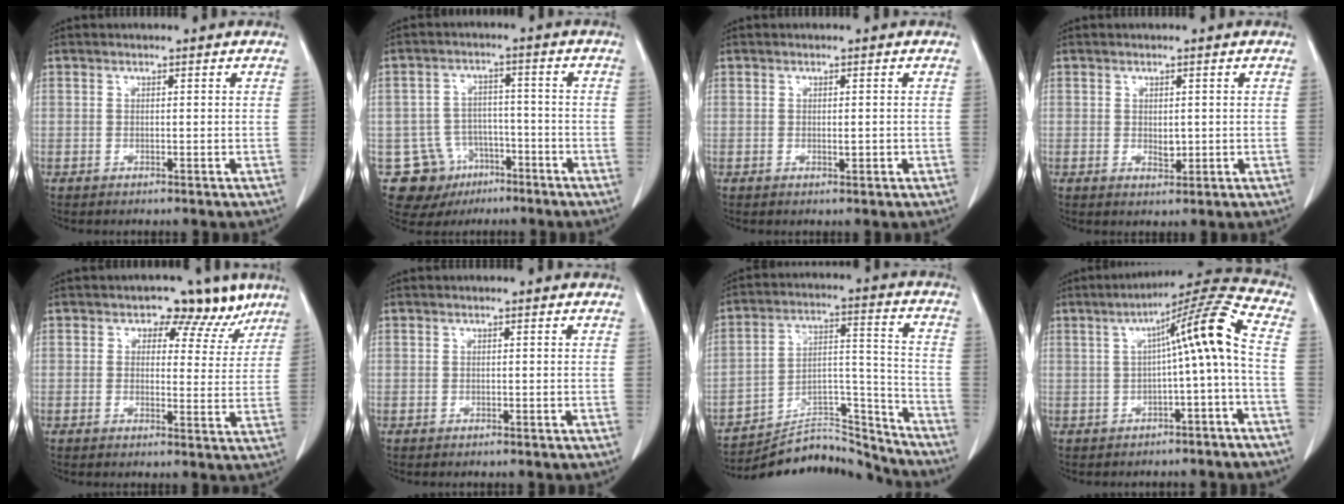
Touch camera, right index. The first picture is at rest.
{"total": 10.1, "force": [-5.3, 8.5, 1.5], "torque": [-0.033, 0.026, -0.071]}
{"total": 1.0, "force": [-0.1, 0.3, 0.9], "torque": [-0.015, -0.001, 0.001]}
{"total": 1.8, "force": [0.1, 1.0, 1.4], "torque": [-0.023, -0.005, 0.005]}
{"total": 6.6, "force": [4.2, 4.4, 2.5], "torque": [-0.010, 0.003, 0.043]}
{"total": 0.0}
{"total": 15.6, "force": [-15.5, 2.4, 0.3], "torque": [0.006, 0.066, -0.245]}
{"total": 9.9, "force": [-0.6, -0.4, 9.9], "torque": [-0.145, 0.031, -0.011]}